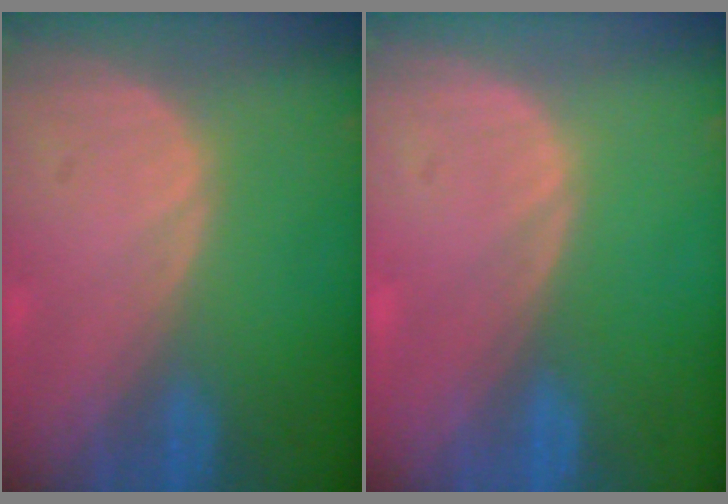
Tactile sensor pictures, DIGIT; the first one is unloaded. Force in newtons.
{"total": 0.0}